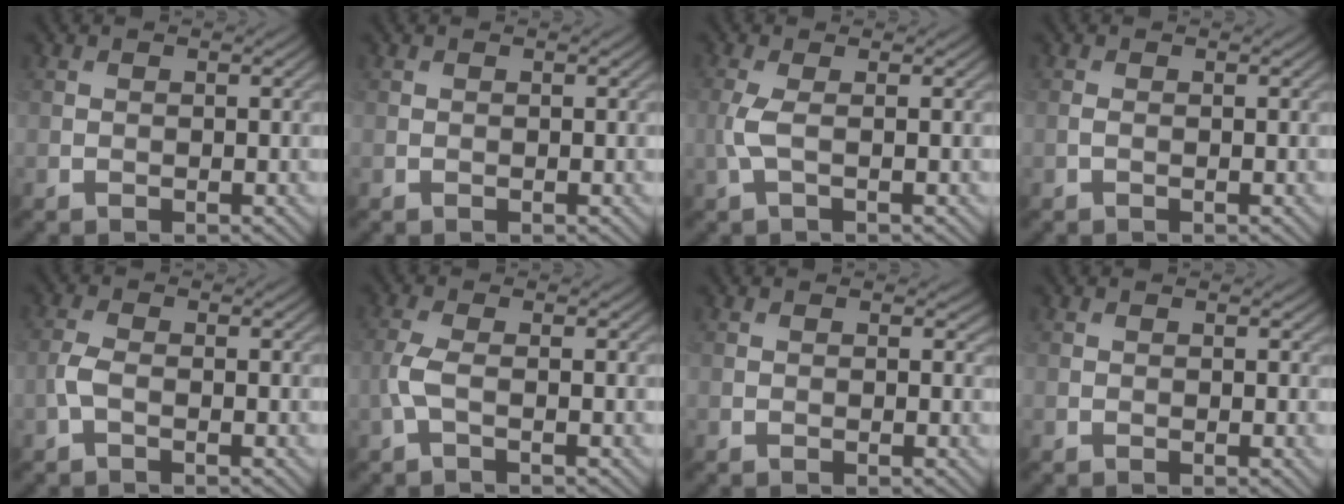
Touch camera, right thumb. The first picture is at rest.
{"total": 0.0}
{"total": 2.7, "force": [-0.2, 0.7, 2.6], "torque": [-0.071, 0.004, -0.008]}
{"total": 0.6, "force": [-0.2, 0.2, 0.6], "torque": [-0.018, 0.002, -0.005]}
{"total": 2.3, "force": [-0.8, 1.0, 1.9], "torque": [-0.054, 0.004, -0.022]}
{"total": 2.8, "force": [-0.7, 0.9, 2.6], "torque": [-0.073, 0.005, -0.022]}
{"total": 0.7, "force": [0.2, 0.5, 0.5], "torque": [-0.006, -0.002, 0.001]}
{"total": 0.6, "force": [0.1, 0.3, 0.4], "torque": [-0.004, -0.001, 0.002]}